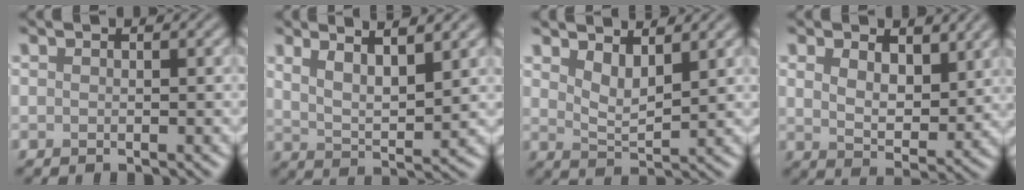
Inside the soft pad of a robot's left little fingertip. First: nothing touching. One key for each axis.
{"total": 4.9, "fx": 3.2, "fy": 1.1, "fz": 3.6, "tx": -0.063, "ty": -0.002, "tz": 0.057}
{"total": 2.9, "fx": 2.0, "fy": 1.0, "fz": 2.0, "tx": -0.040, "ty": -0.011, "tz": 0.040}
{"total": 4.9, "fx": 2.3, "fy": 2.6, "fz": 3.4, "tx": -0.067, "ty": -0.013, "tz": 0.039}